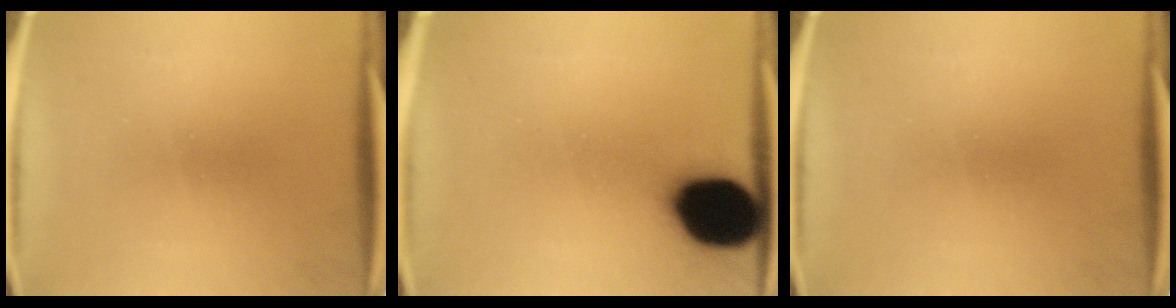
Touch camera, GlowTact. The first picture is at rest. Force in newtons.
{"total": 17.7}
{"total": 0.0}